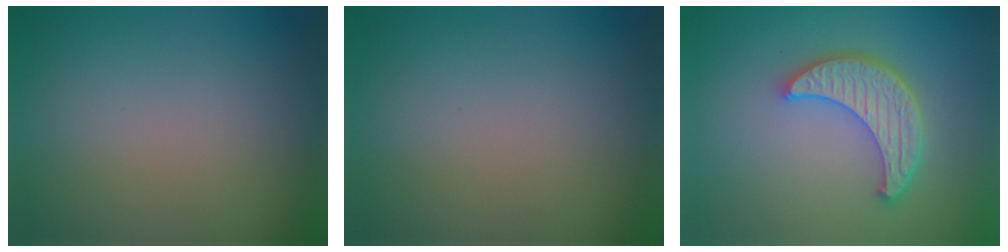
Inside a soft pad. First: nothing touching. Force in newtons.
{"total": 0.0}
{"total": 5.1, "press": 4.3, "slide": 2.8}